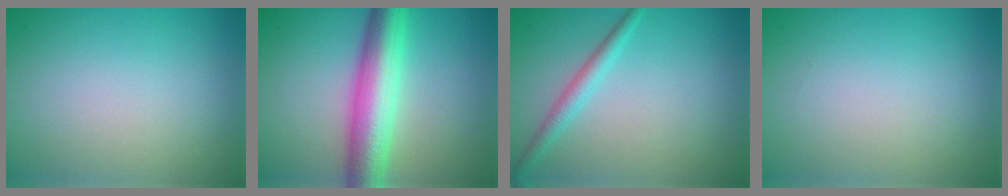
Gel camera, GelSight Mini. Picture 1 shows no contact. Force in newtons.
{"total": 7.9, "press": 7.9, "slide": 0.1}
{"total": 2.0, "press": 2.0, "slide": 0.1}
{"total": 0.0}